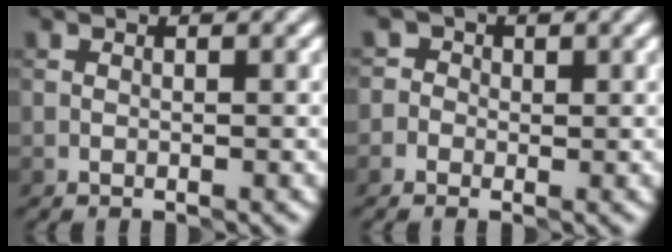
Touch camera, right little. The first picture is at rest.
{"total": 2.7, "force": [0.4, 2.5, 0.8], "torque": [0.014, 0.024, -0.024]}